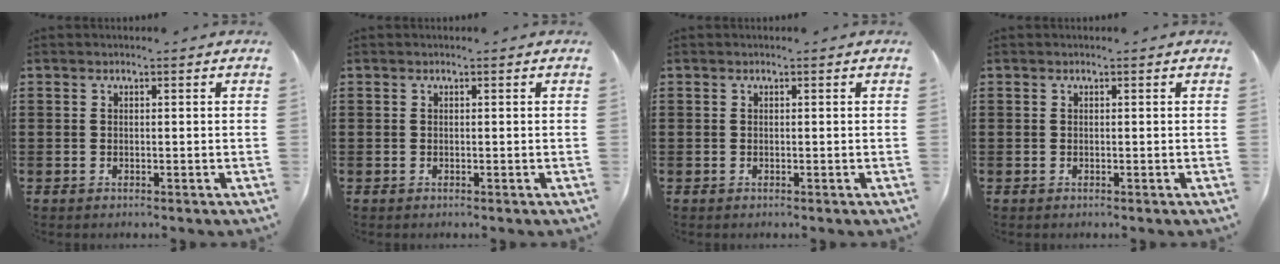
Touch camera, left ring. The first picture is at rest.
{"total": 0.0}
{"total": 0.0}
{"total": 0.0}